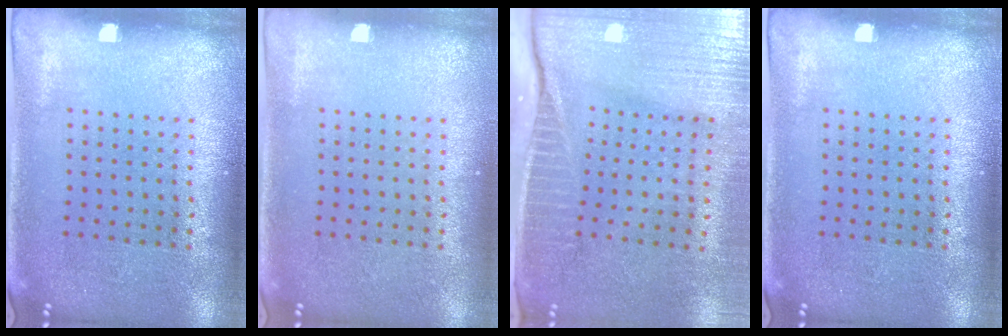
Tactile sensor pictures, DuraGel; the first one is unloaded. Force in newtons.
{"total": 0.0}
{"total": 4.1, "press": 3.6, "slide": 1.9}
{"total": 0.0}